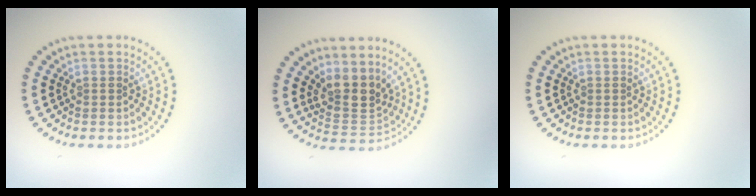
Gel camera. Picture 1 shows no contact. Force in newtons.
{"total": 3.6, "press": 2.8, "slide": 2.2}
{"total": 0.0}